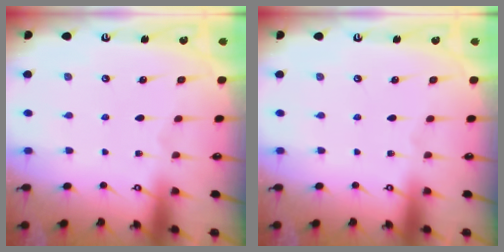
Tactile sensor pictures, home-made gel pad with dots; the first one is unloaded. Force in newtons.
{"total": 0.0}